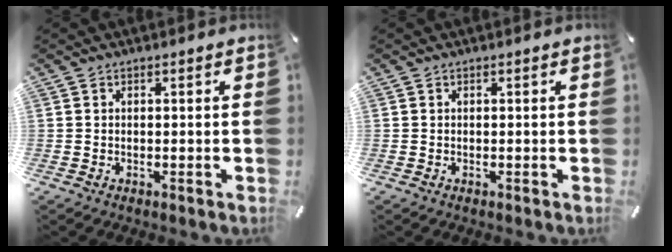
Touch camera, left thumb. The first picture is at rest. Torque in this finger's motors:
{"motor_torque": [0.00, 0.00, -0.02, 0.01, 0.00]}